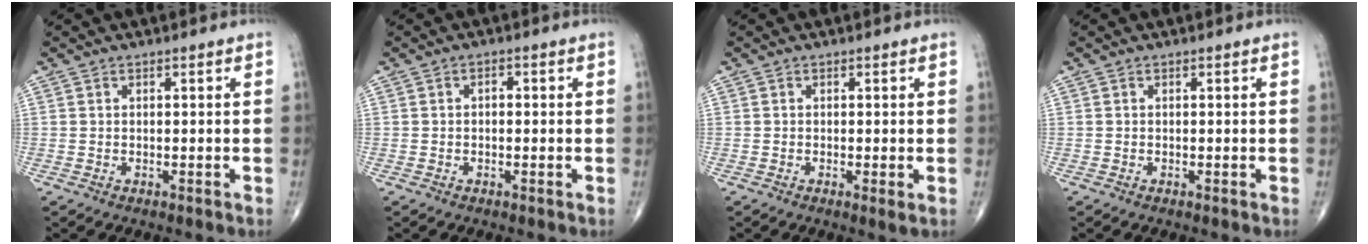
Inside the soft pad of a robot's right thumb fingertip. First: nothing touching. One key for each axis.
{"total": 1.3, "fx": 0.0, "fy": 0.9, "fz": 1.0, "tx": -0.009, "ty": 0.006, "tz": -0.004}
{"total": 1.4, "fx": -0.2, "fy": 0.1, "fz": 1.4, "tx": -0.030, "ty": -0.008, "tz": -0.008}
{"total": 0.0}